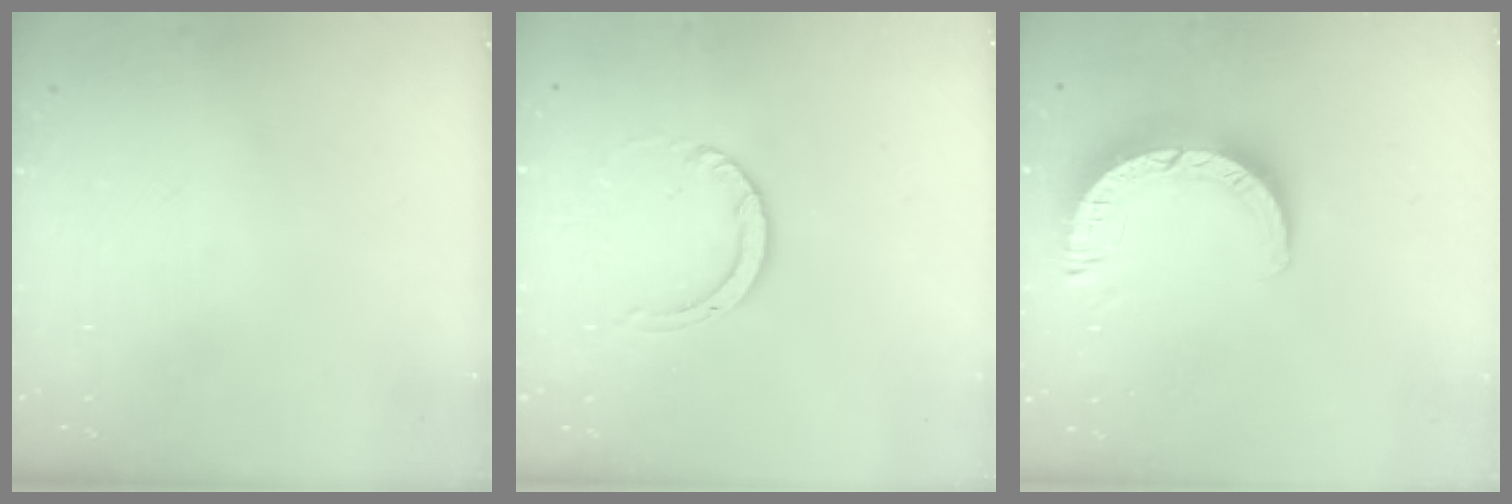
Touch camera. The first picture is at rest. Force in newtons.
{"total": 4.0, "press": 4.0, "slide": 0.2}
{"total": 9.1, "press": 9.1, "slide": 1.1}